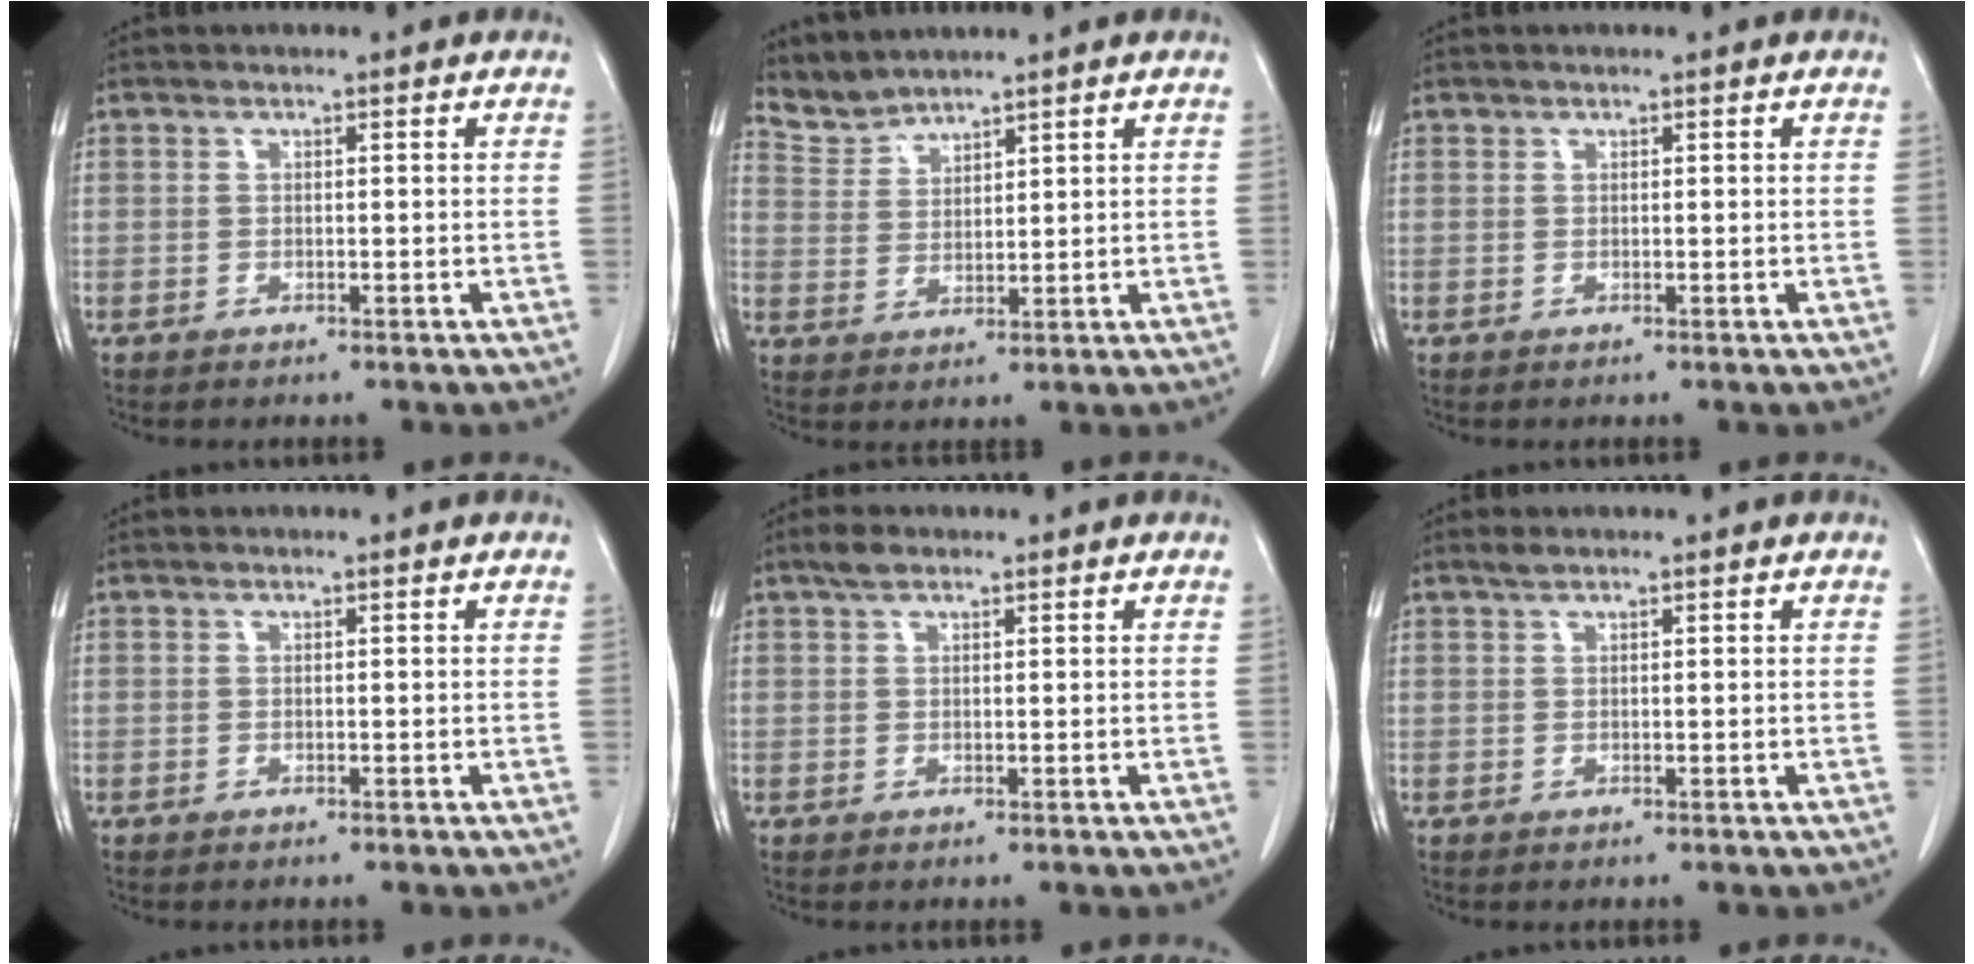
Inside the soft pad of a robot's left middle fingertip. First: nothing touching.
{"total": 3.9, "force": [3.8, 0.1, -0.6], "torque": [0.005, 0.003, 0.086]}
{"total": 0.0}
{"total": 0.0}
{"total": 2.1, "force": [1.6, 0.8, 1.1], "torque": [-0.027, 0.009, 0.028]}
{"total": 1.0, "force": [0.8, 0.1, 0.5], "torque": [-0.017, 0.004, 0.019]}